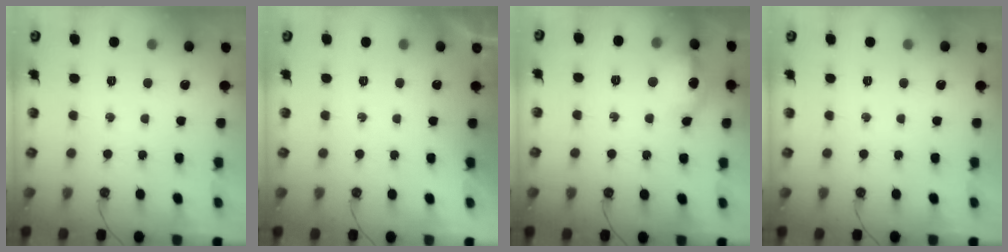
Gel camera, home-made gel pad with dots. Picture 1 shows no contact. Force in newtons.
{"total": 0.0}
{"total": 13.1, "press": 13.1, "slide": 1.0}
{"total": 0.0}